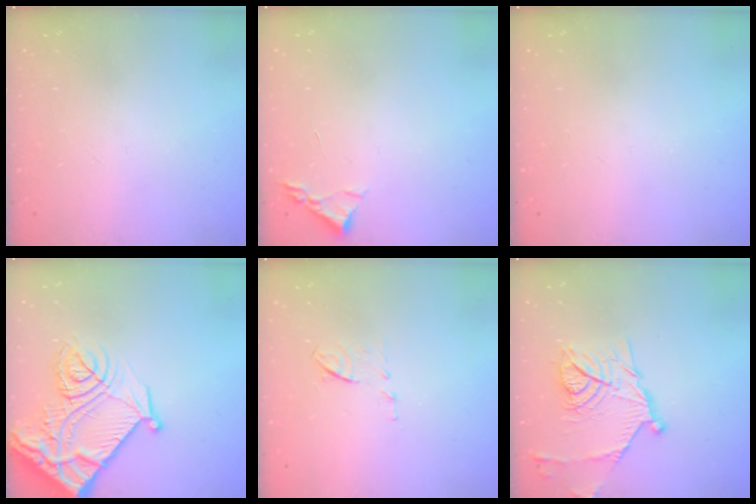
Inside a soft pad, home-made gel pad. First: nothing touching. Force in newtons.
{"total": 2.4, "press": 2.3, "slide": 0.3}
{"total": 0.0}
{"total": 22.5, "press": 22.3, "slide": 2.7}
{"total": 6.2, "press": 6.1, "slide": 1.0}
{"total": 15.9, "press": 15.9, "slide": 0.3}